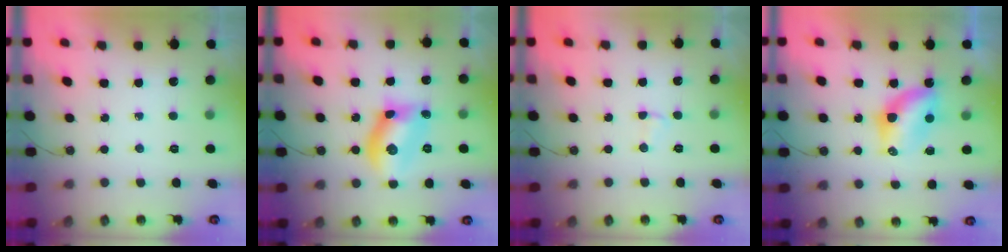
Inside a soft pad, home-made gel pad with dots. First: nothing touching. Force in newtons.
{"total": 11.6, "press": 11.4, "slide": 2.1}
{"total": 2.5, "press": 2.5, "slide": 0.5}
{"total": 7.2, "press": 7.2, "slide": 0.3}